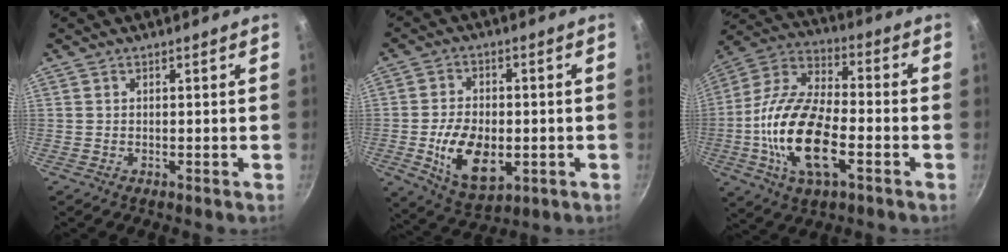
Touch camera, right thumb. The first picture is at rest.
{"total": 12.9, "force": [-2.5, 7.8, 10.0], "torque": [-0.160, 0.000, -0.032]}
{"total": 19.9, "force": [-5.0, 9.3, 16.8], "torque": [-0.317, 0.029, -0.108]}